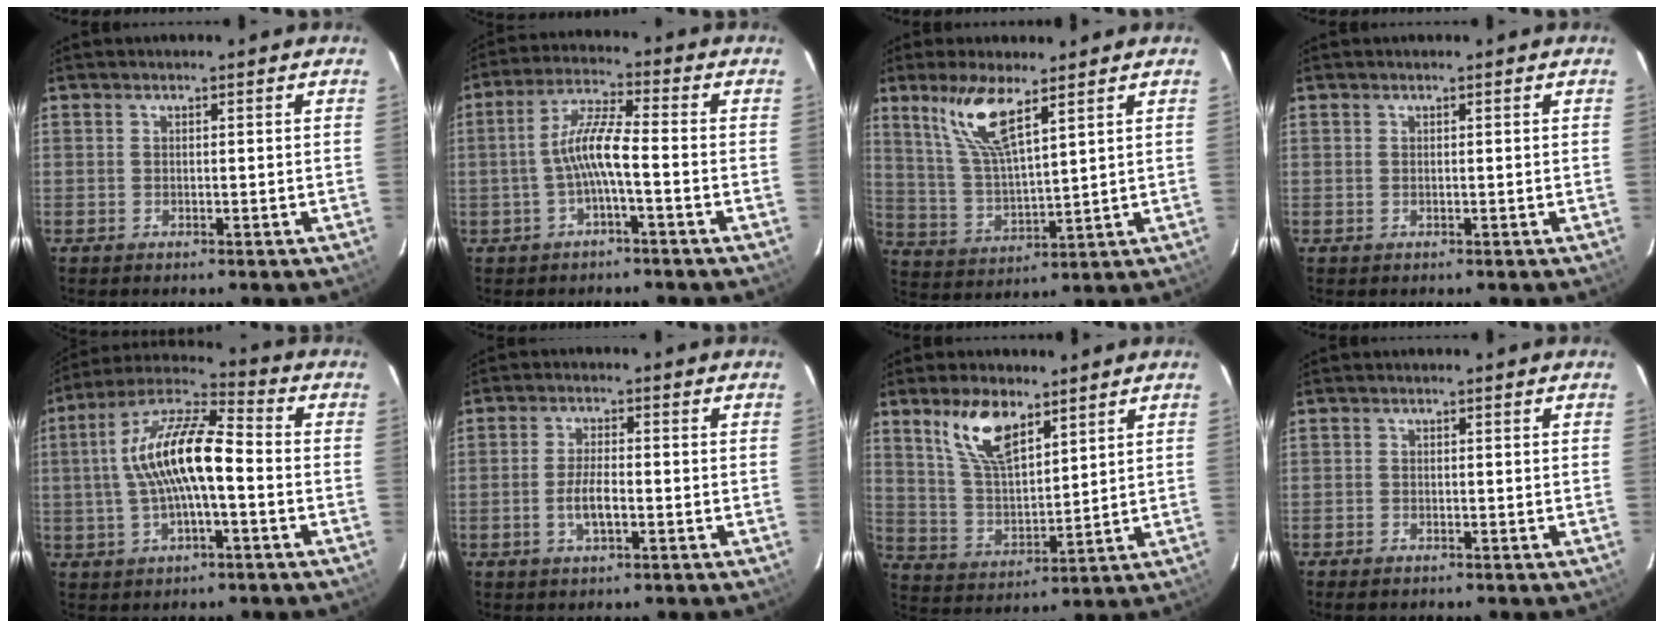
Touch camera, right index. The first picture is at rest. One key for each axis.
{"total": 6.7, "fx": -2.0, "fy": 0.6, "fz": 6.4, "tx": -0.141, "ty": 0.016, "tz": -0.038}
{"total": 10.4, "fx": 6.5, "fy": 2.2, "fz": 7.8, "tx": -0.158, "ty": 0.002, "tz": 0.138}
{"total": 0.0}
{"total": 14.2, "fx": -1.0, "fy": 4.3, "fz": 13.5, "tx": -0.256, "ty": 0.021, "tz": -0.023}
{"total": 4.5, "fx": -1.7, "fy": 1.3, "fz": 3.9, "tx": -0.082, "ty": 0.002, "tz": -0.031}
{"total": 10.9, "fx": 6.7, "fy": 4.6, "fz": 7.2, "tx": -0.137, "ty": 0.010, "tz": 0.138}
{"total": 1.5, "fx": -1.3, "fy": 0.5, "fz": 0.6, "tx": -0.017, "ty": -0.004, "tz": -0.027}